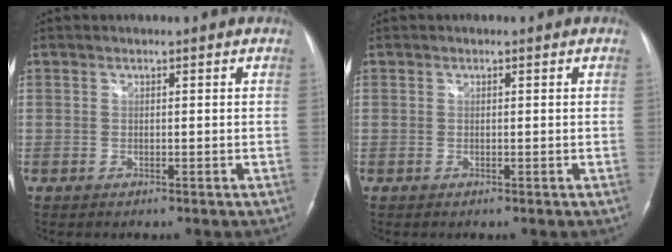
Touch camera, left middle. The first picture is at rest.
{"total": 0.0}